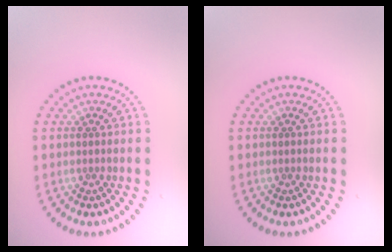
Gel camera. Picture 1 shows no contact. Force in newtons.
{"total": 0.0}